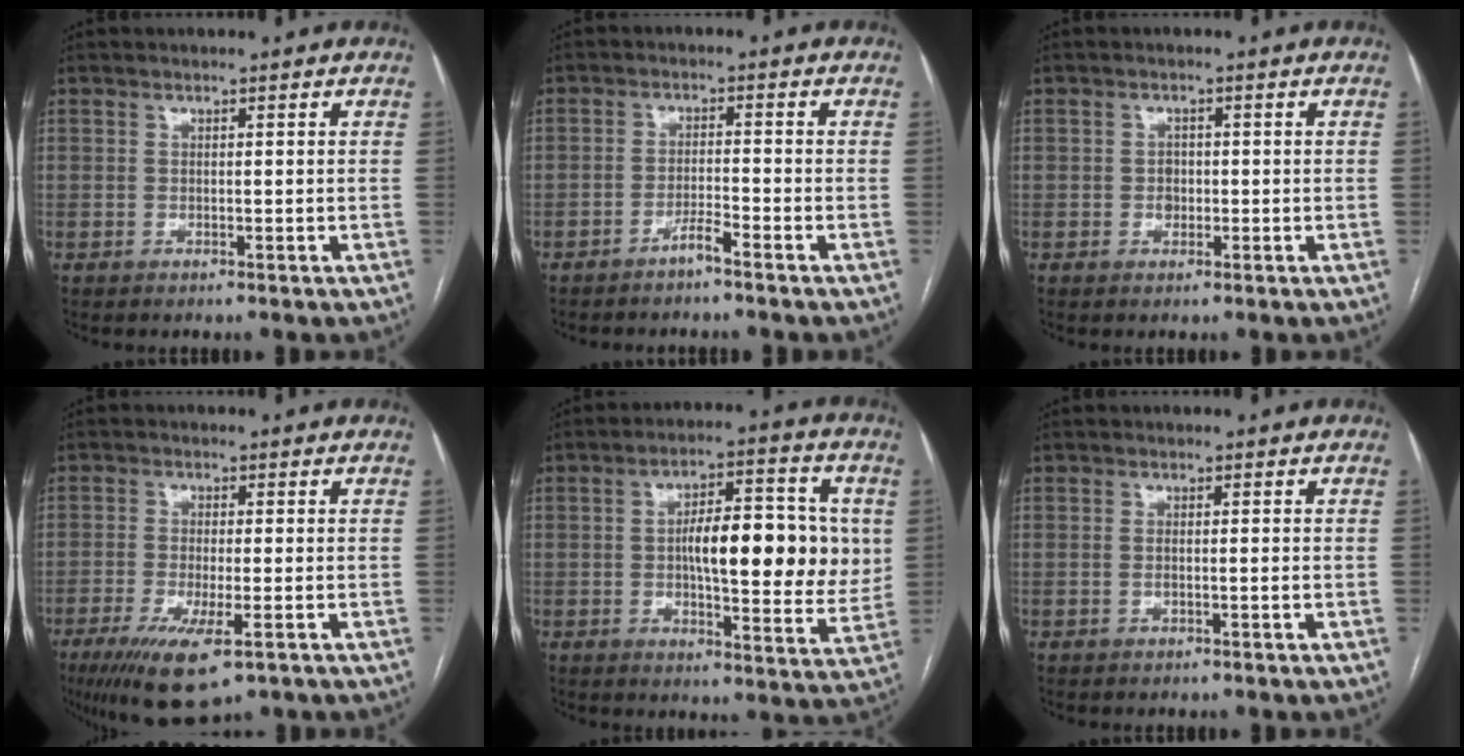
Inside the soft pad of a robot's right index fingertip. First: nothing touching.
{"total": 2.6, "force": [-2.1, -0.2, 1.4], "torque": [-0.026, 0.000, -0.041]}
{"total": 1.7, "force": [-0.3, 1.4, 0.9], "torque": [-0.012, 0.004, -0.002]}
{"total": 9.7, "force": [-5.2, 2.1, 7.9], "torque": [-0.141, -0.026, -0.083]}
{"total": 15.6, "force": [1.4, 5.0, 14.8], "torque": [-0.212, 0.019, 0.022]}
{"total": 1.3, "force": [-0.3, 0.1, 1.3], "torque": [-0.027, 0.002, -0.001]}